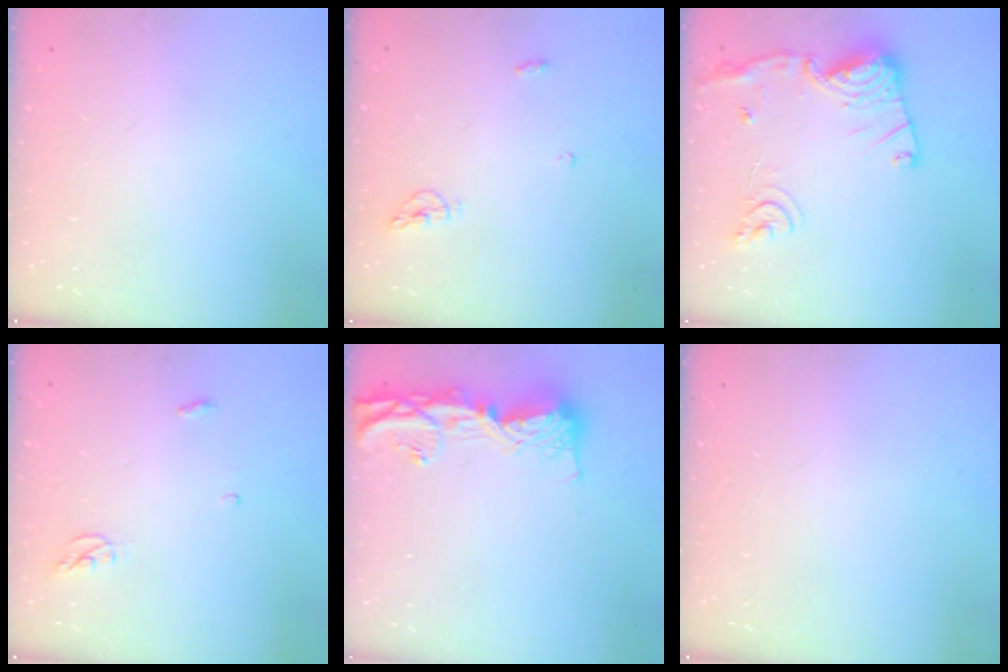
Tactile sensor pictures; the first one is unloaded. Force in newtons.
{"total": 5.4, "press": 5.4, "slide": 0.5}
{"total": 16.3, "press": 16.2, "slide": 1.5}
{"total": 3.9, "press": 3.8, "slide": 0.3}
{"total": 14.4, "press": 14.3, "slide": 1.5}
{"total": 0.0}